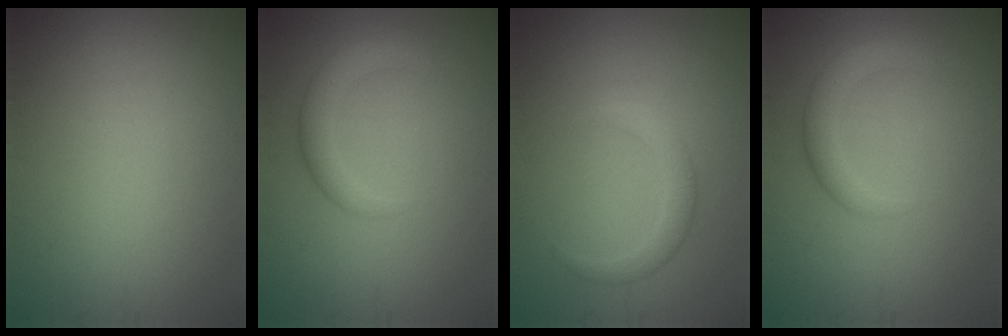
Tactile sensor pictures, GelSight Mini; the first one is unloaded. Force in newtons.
{"total": 2.6, "press": 2.6, "slide": 0.1}
{"total": 2.1, "press": 2.0, "slide": 0.2}
{"total": 2.6, "press": 2.6, "slide": 0.1}